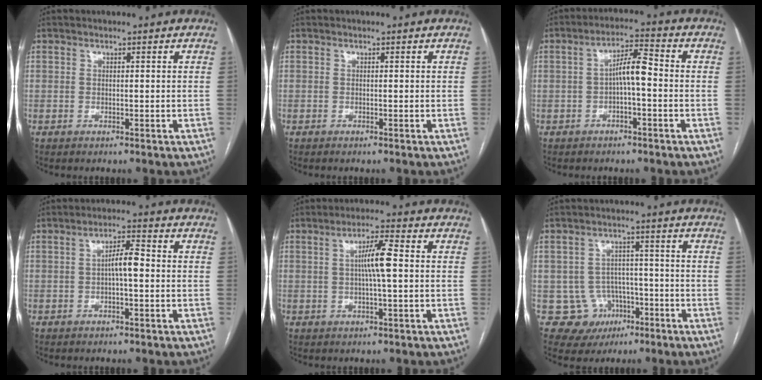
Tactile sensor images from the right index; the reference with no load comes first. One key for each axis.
{"total": 0.0}
{"total": 5.3, "fx": -0.6, "fy": 1.1, "fz": 5.2, "tx": -0.086, "ty": 0.022, "tz": -0.011}
{"total": 4.0, "fx": -0.2, "fy": 0.8, "fz": 3.9, "tx": -0.066, "ty": 0.013, "tz": -0.005}
{"total": 5.5, "fx": 0.4, "fy": 0.3, "fz": 5.5, "tx": -0.096, "ty": 0.010, "tz": 0.006}
{"total": 7.8, "fx": -2.6, "fy": 7.3, "fz": 0.7, "tx": -0.003, "ty": 0.015, "tz": -0.029}